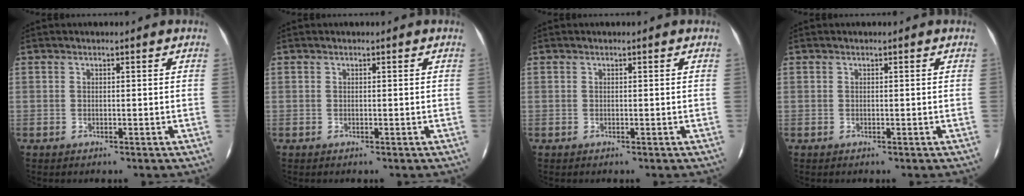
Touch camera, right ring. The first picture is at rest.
{"total": 0.0}
{"total": 0.0}
{"total": 0.0}